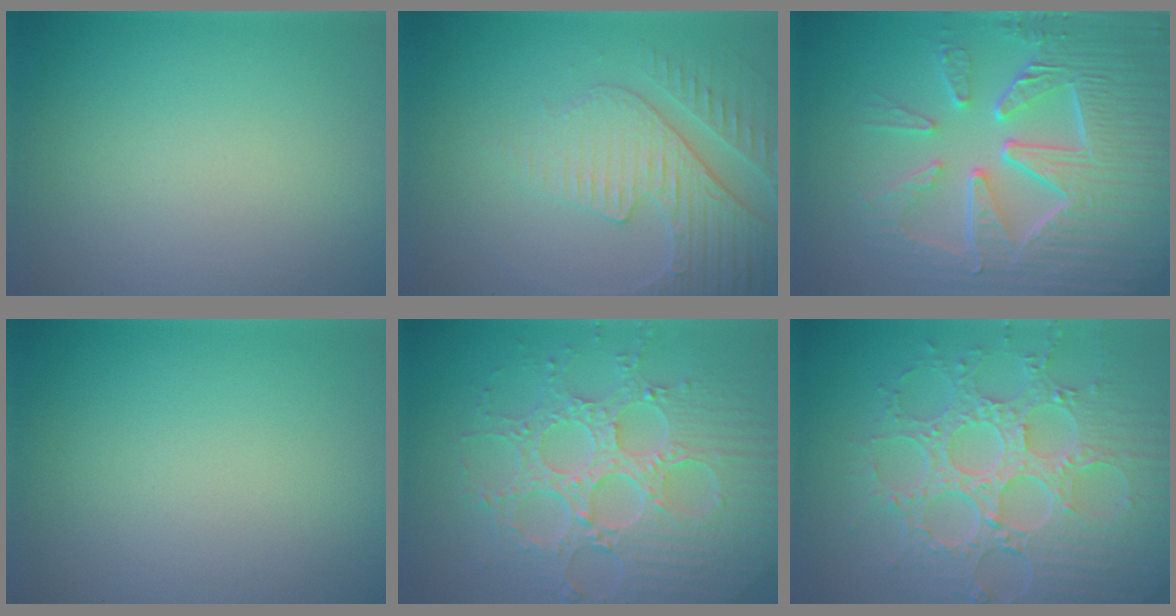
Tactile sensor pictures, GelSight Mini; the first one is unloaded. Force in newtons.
{"total": 4.3, "press": 4.3, "slide": 0.4}
{"total": 10.0, "press": 6.7, "slide": 7.4}
{"total": 0.0}
{"total": 8.1, "press": 6.0, "slide": 5.5}
{"total": 8.5, "press": 6.3, "slide": 5.8}